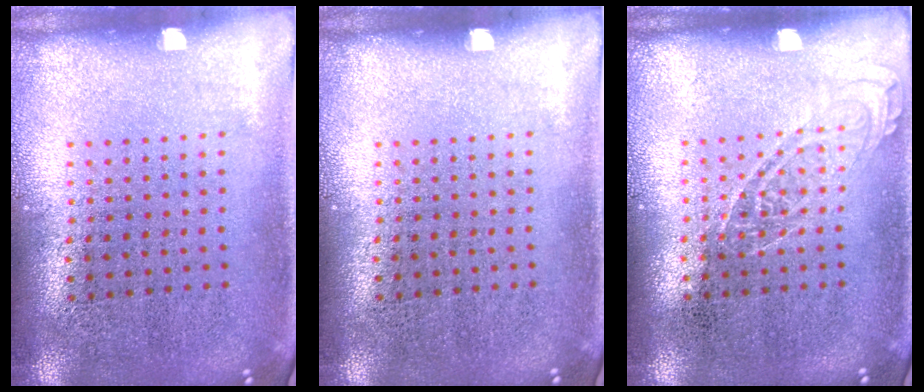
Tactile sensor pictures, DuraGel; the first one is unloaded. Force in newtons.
{"total": 0.0}
{"total": 1.6, "press": 1.5, "slide": 0.3}